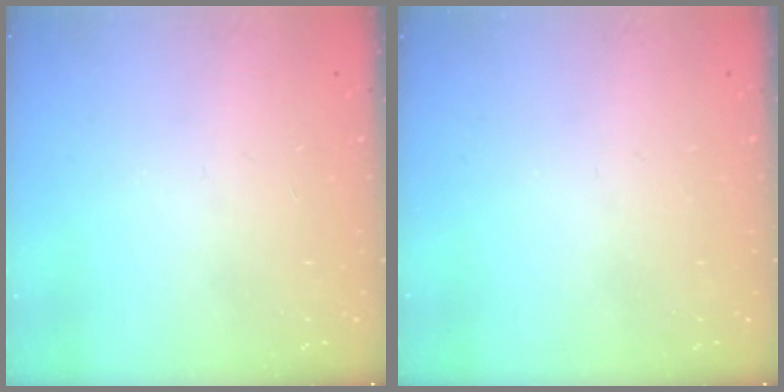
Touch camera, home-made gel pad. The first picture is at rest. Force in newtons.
{"total": 0.0}